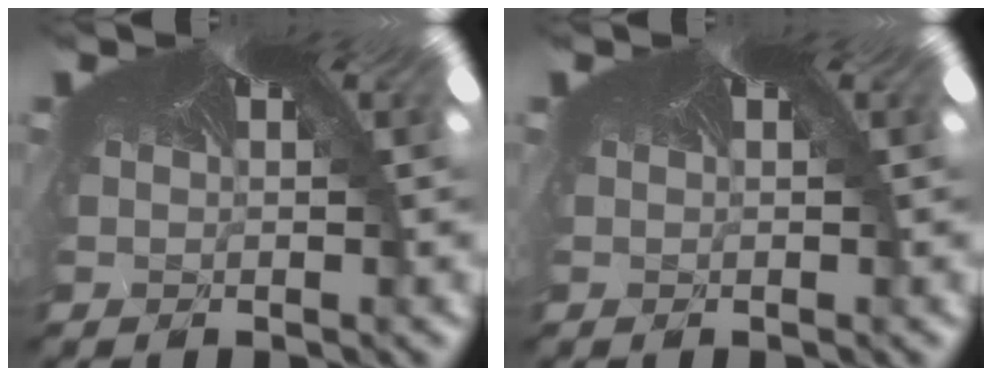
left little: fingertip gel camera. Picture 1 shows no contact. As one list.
[{"total": 0.0}]